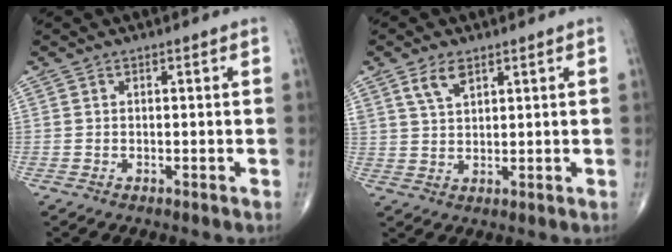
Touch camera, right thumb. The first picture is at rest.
{"total": 4.4, "force": [2.7, 2.1, 2.9], "torque": [-0.050, -0.010, 0.055]}